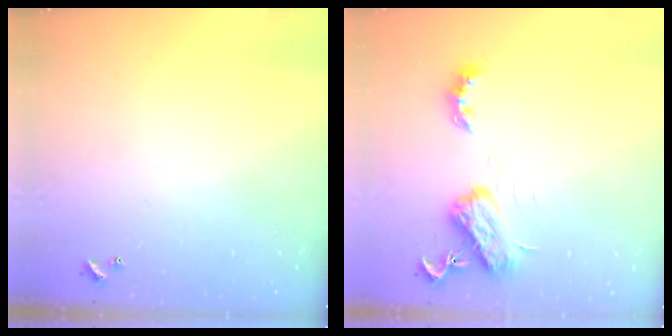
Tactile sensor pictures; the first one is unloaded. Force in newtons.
{"total": 5.4, "press": 5.4, "slide": 0.5}